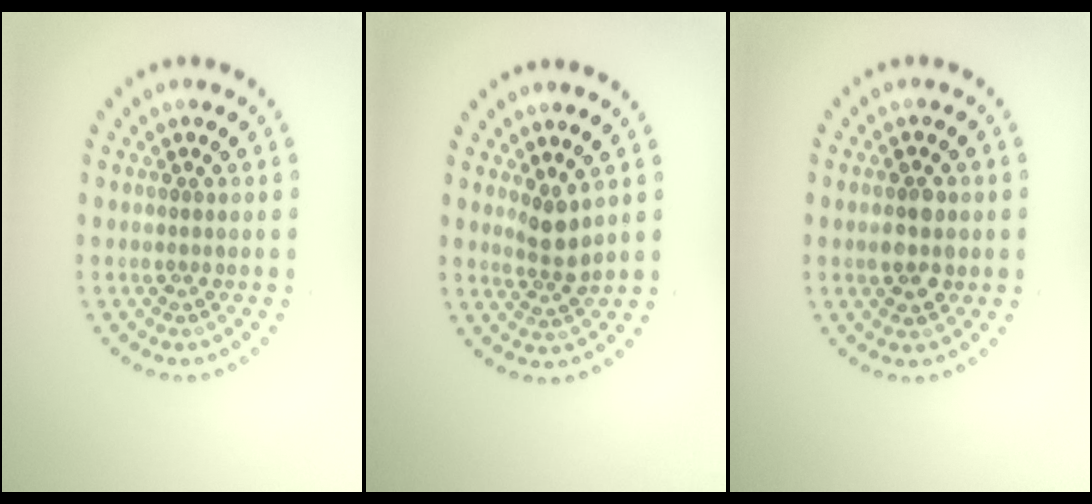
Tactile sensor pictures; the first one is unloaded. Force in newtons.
{"total": 2.3, "press": 1.9, "slide": 1.4}
{"total": 2.9, "press": 2.9, "slide": 0.1}